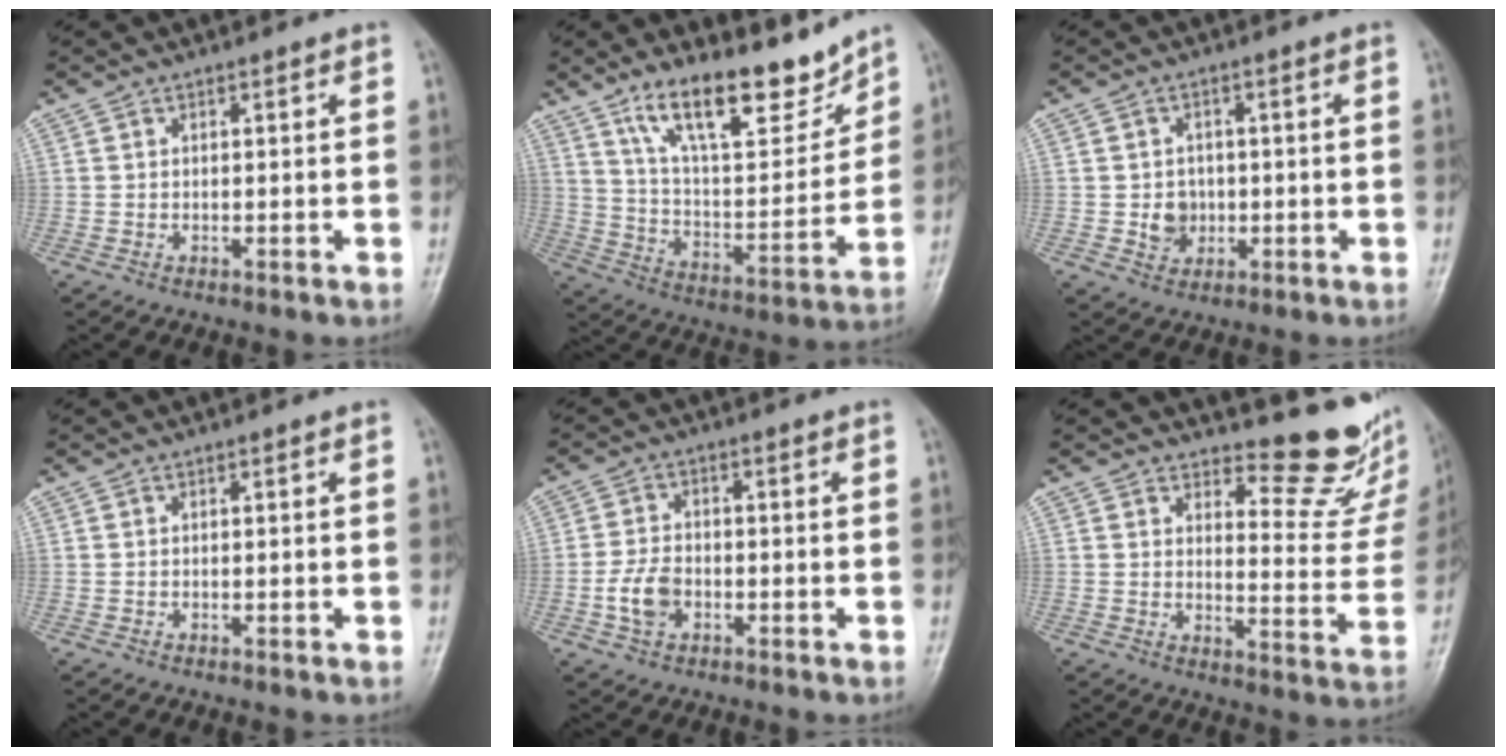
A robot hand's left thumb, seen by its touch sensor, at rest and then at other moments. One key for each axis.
{"total": 17.8, "fx": 13.1, "fy": 5.8, "fz": 10.5, "tx": -0.128, "ty": -0.084, "tz": 0.229}
{"total": 4.4, "fx": -0.5, "fy": 3.9, "fz": 2.0, "tx": -0.011, "ty": 0.004, "tz": -0.004}
{"total": 0.0}
{"total": 5.4, "fx": -1.7, "fy": 3.6, "fz": 3.6, "tx": -0.068, "ty": 0.009, "tz": -0.035}
{"total": 13.5, "fx": 11.8, "fy": 4.4, "fz": 4.9, "tx": -0.019, "ty": -0.120, "tz": 0.134}